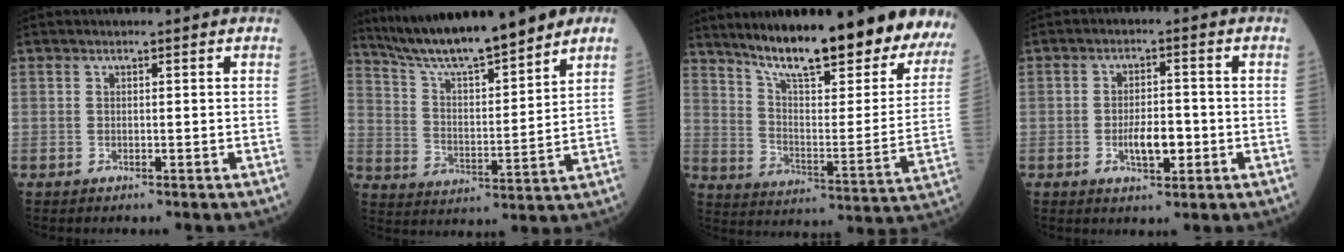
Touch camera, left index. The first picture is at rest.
{"total": 16.2, "force": [13.8, 1.4, 8.4], "torque": [-0.141, 0.008, 0.234]}
{"total": 26.8, "force": [22.9, 3.4, 13.6], "torque": [-0.203, -0.073, 0.306]}
{"total": 5.0, "force": [-1.4, 1.9, 4.4], "torque": [-0.079, 0.001, -0.021]}